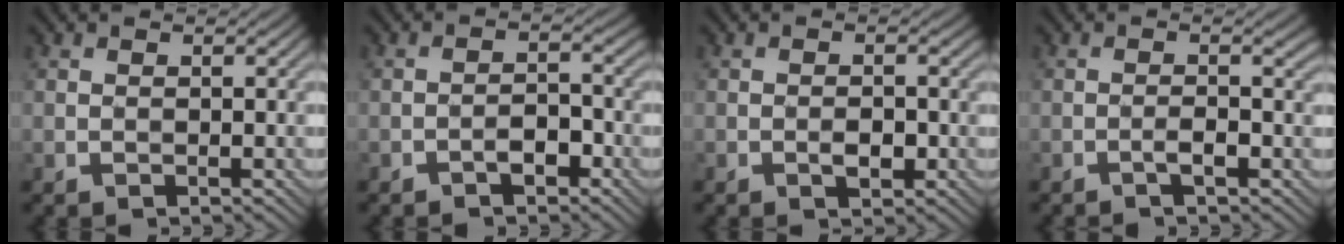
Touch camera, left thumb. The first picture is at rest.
{"total": 2.5, "force": [-1.8, 1.0, 1.3], "torque": [-0.020, 0.009, -0.031]}
{"total": 1.8, "force": [-0.8, 0.9, 1.4], "torque": [-0.022, 0.002, -0.011]}
{"total": 2.0, "force": [-0.9, -0.1, 1.8], "torque": [-0.035, 0.009, -0.018]}